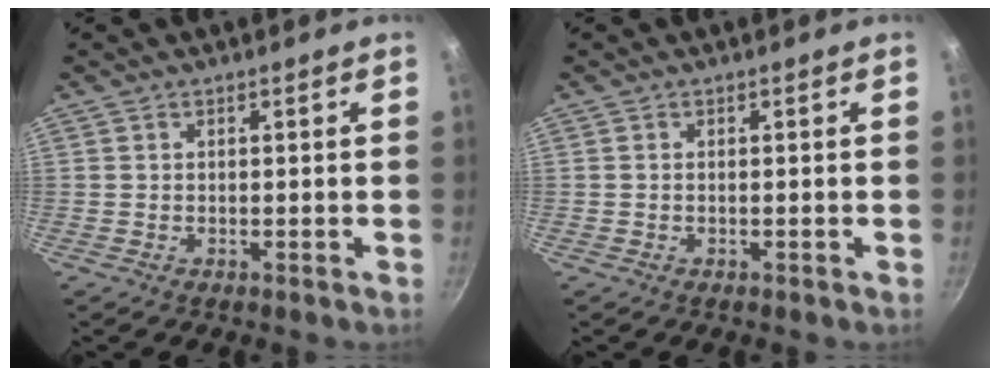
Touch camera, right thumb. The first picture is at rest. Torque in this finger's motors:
{"motor_torque": [-0.13, -0.03, 0.06, 0.43, 0.01]}